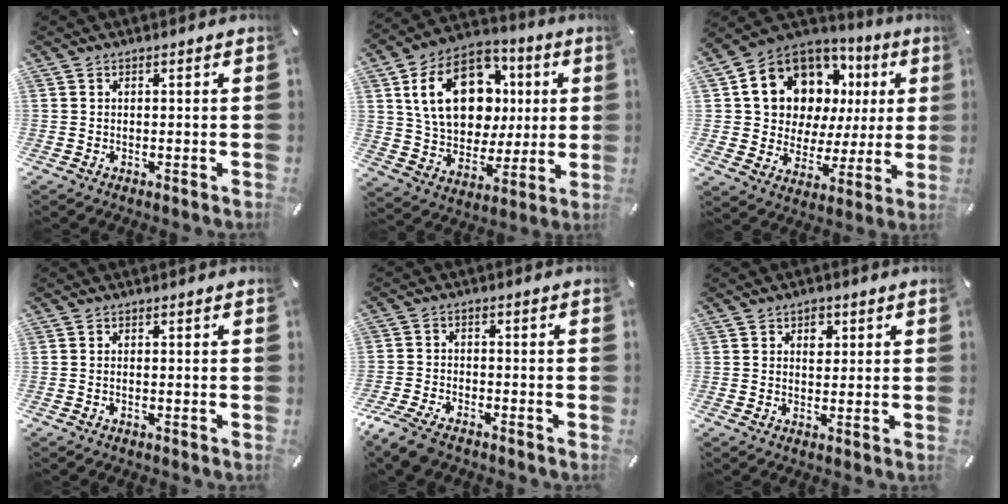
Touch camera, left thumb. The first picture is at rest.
{"total": 20.5, "force": [4.8, 15.2, 12.9], "torque": [-0.236, 0.001, 0.090]}
{"total": 13.1, "force": [6.7, 10.1, 4.7], "torque": [-0.089, -0.066, 0.134]}
{"total": 0.8, "force": [-0.2, 0.3, 0.7], "torque": [-0.014, -0.002, -0.004]}
{"total": 5.9, "force": [-4.5, 2.6, 2.8], "torque": [-0.074, 0.009, -0.089]}
{"total": 3.2, "force": [1.1, 2.4, 1.8], "torque": [-0.008, -0.006, 0.011]}